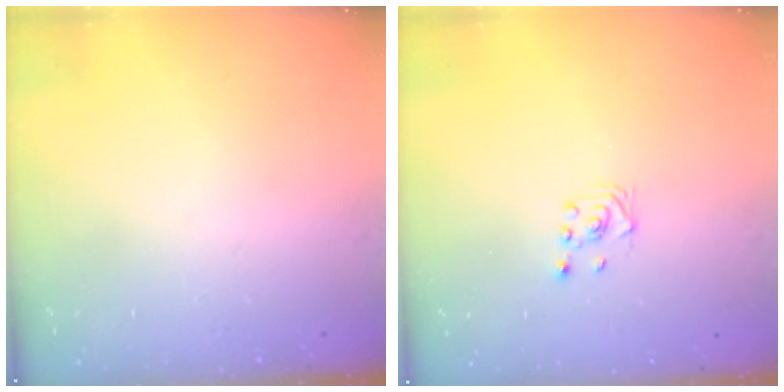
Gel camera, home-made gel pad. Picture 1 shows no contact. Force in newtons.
{"total": 1.6, "press": 1.4, "slide": 0.9}